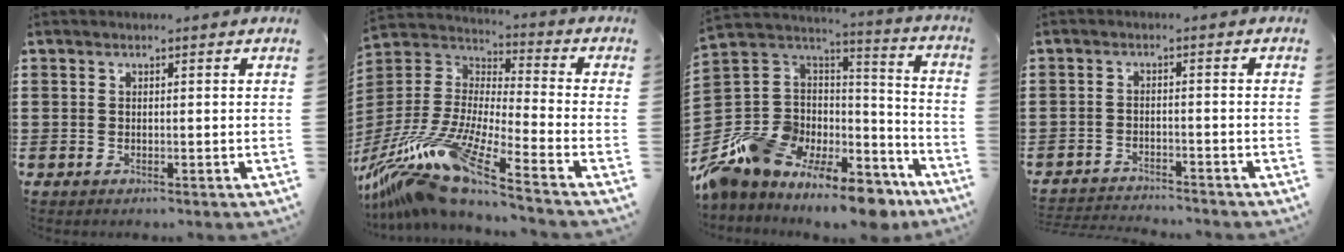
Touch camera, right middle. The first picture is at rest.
{"total": 15.2, "force": [-11.8, 0.4, 9.6], "torque": [-0.222, -0.012, -0.235]}
{"total": 13.5, "force": [-11.6, 6.2, 3.2], "torque": [-0.089, 0.026, -0.219]}
{"total": 2.7, "force": [-2.7, 0.2, -0.1], "torque": [-0.006, 0.000, -0.060]}